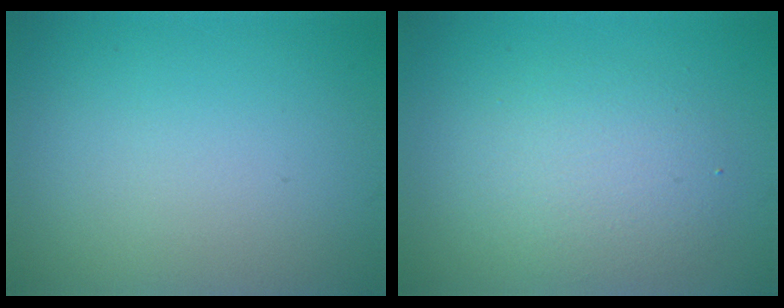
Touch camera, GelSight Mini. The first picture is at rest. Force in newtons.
{"total": 3.6, "press": 3.6, "slide": 0.2}